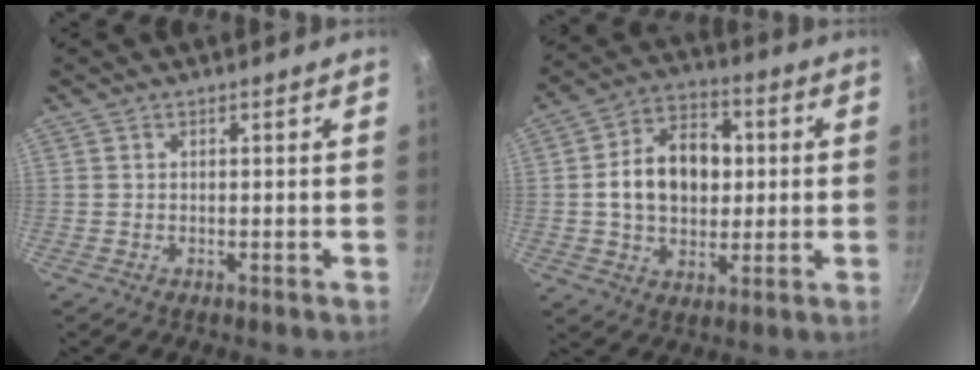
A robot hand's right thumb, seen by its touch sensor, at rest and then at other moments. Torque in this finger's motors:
{"motor_torque": [0.19, 0.19, 0.35, -0.28, 0.15]}